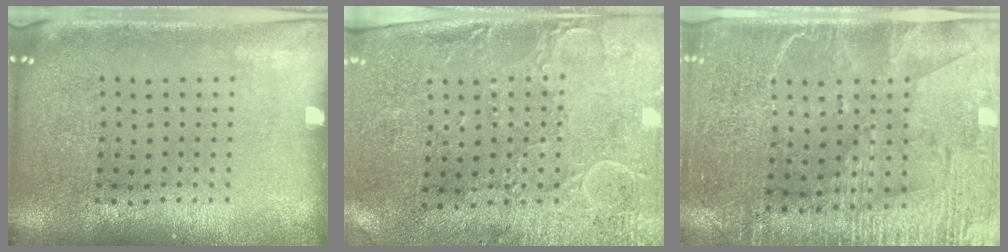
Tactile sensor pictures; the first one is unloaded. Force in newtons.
{"total": 3.0, "press": 2.4, "slide": 1.7}
{"total": 3.3, "press": 3.1, "slide": 1.4}